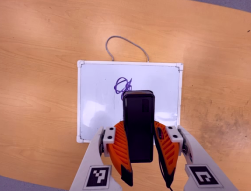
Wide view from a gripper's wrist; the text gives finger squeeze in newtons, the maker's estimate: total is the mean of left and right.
{"total": 8.2, "left": 6.3, "right": 10.1}